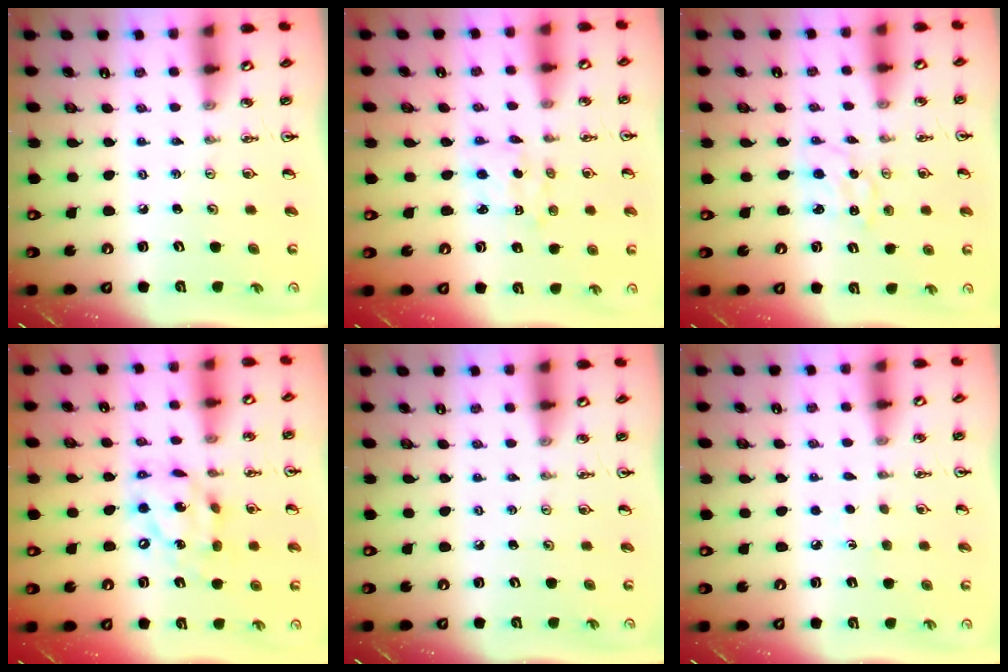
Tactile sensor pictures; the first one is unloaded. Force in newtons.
{"total": 1.9, "press": 1.8, "slide": 0.6}
{"total": 1.7, "press": 1.7, "slide": 0.3}
{"total": 14.3, "press": 14.2, "slide": 1.7}
{"total": 0.0}
{"total": 3.2, "press": 3.2, "slide": 0.4}